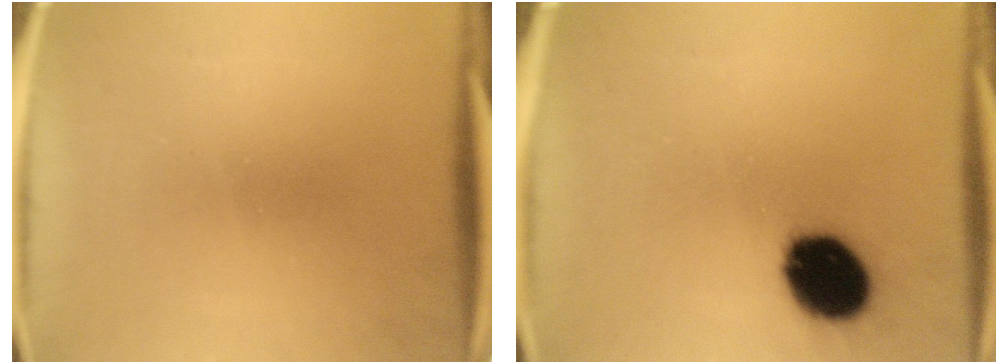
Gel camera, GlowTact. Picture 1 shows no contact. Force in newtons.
{"total": 15.0}